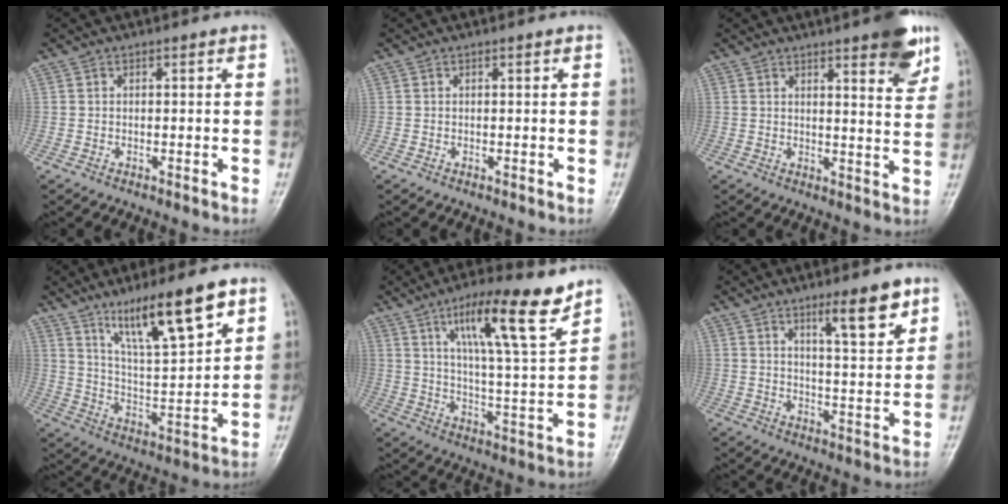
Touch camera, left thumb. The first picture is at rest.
{"total": 0.0}
{"total": 9.2, "force": [5.6, 2.0, 7.0], "torque": [-0.071, -0.030, 0.069]}
{"total": 15.8, "force": [9.8, 3.2, 11.9], "torque": [-0.188, -0.049, 0.181]}
{"total": 15.3, "force": [9.6, 2.4, 11.6], "torque": [-0.180, -0.050, 0.162]}
{"total": 9.0, "force": [5.6, 1.7, 6.8], "torque": [-0.092, -0.040, 0.089]}